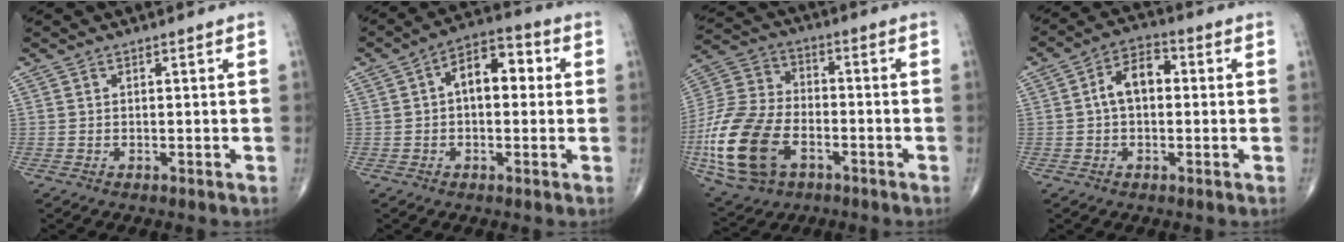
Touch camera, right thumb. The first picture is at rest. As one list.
[{"total": 9.1, "force": [1.1, 5.3, 7.3], "torque": [-0.091, 0.029, 0.007]}, {"total": 20.2, "force": [-6.4, 12.6, 14.4], "torque": [-0.306, 0.014, -0.116]}, {"total": 7.3, "force": [0.5, 4.5, 5.7], "torque": [-0.089, 0.026, -0.002]}]